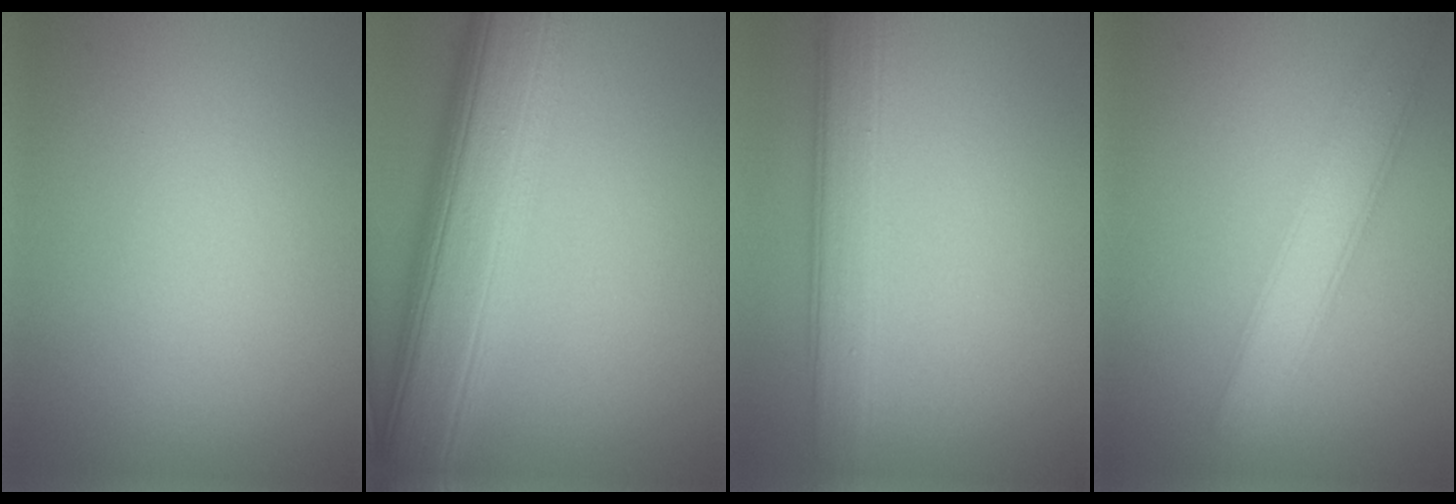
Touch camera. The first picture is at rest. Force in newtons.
{"total": 11.3, "press": 11.3, "slide": 0.3}
{"total": 4.8, "press": 4.8, "slide": 0.3}
{"total": 4.3, "press": 4.3, "slide": 0.1}